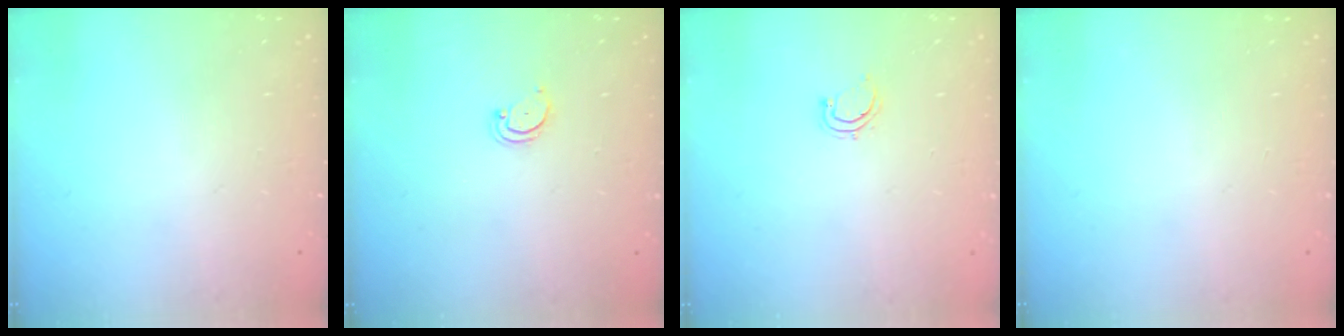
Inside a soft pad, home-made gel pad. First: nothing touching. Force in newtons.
{"total": 2.7, "press": 2.7, "slide": 0.3}
{"total": 3.7, "press": 3.5, "slide": 1.2}
{"total": 0.0}